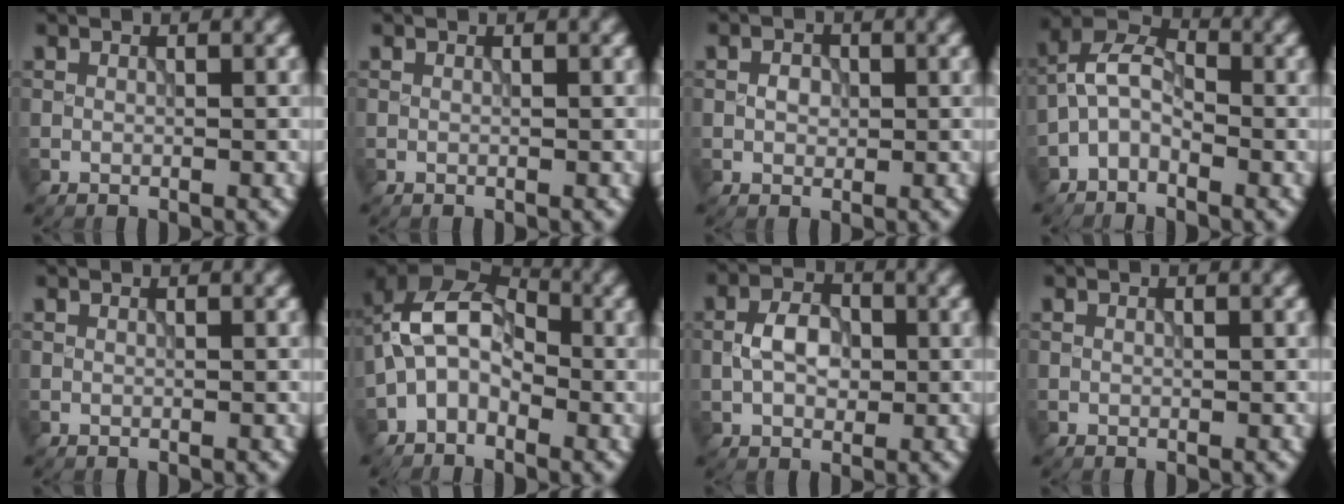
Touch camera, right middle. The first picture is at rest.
{"total": 0.0}
{"total": 1.2, "force": [0.1, 1.0, 0.7], "torque": [-0.011, 0.002, -0.003]}
{"total": 3.8, "force": [-1.6, 2.3, 2.5], "torque": [-0.049, 0.019, -0.041]}
{"total": 0.0}
{"total": 8.3, "force": [-0.9, 5.6, 6.1], "torque": [-0.109, 0.029, -0.035]}
{"total": 3.6, "force": [-0.1, 2.5, 2.6], "torque": [-0.050, 0.006, -0.006]}
{"total": 0.0}